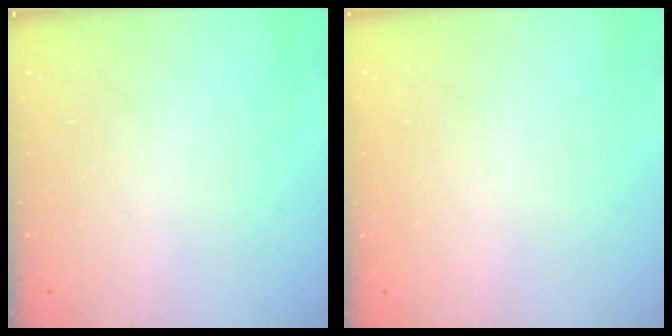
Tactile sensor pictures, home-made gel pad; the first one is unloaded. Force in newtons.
{"total": 0.0}